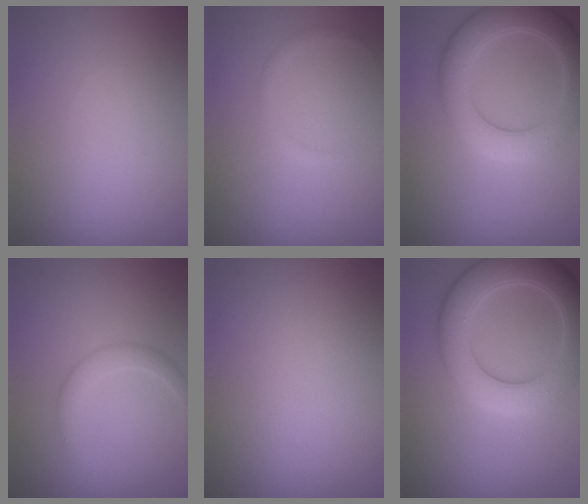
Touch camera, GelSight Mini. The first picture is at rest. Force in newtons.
{"total": 0.7, "press": 0.7, "slide": 0.1}
{"total": 5.5, "press": 5.5, "slide": 0.1}
{"total": 1.8, "press": 1.8, "slide": 0.1}
{"total": 0.0}
{"total": 6.7, "press": 6.7, "slide": 0.2}